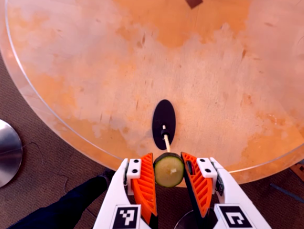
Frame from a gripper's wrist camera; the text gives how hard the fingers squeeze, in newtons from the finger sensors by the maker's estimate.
{"total": 8.0, "left": 8.0, "right": 8.0}